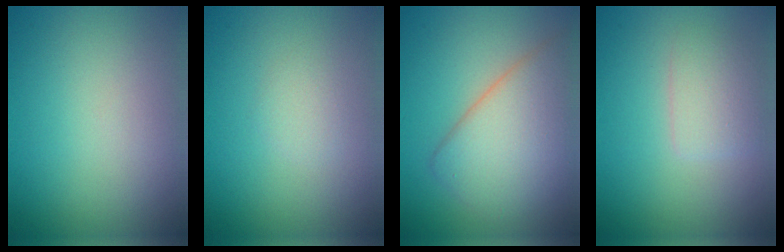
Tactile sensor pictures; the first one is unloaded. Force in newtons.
{"total": 1.0, "press": 1.0, "slide": 0.1}
{"total": 6.7, "press": 6.7, "slide": 0.1}
{"total": 2.3, "press": 2.3, "slide": 0.1}